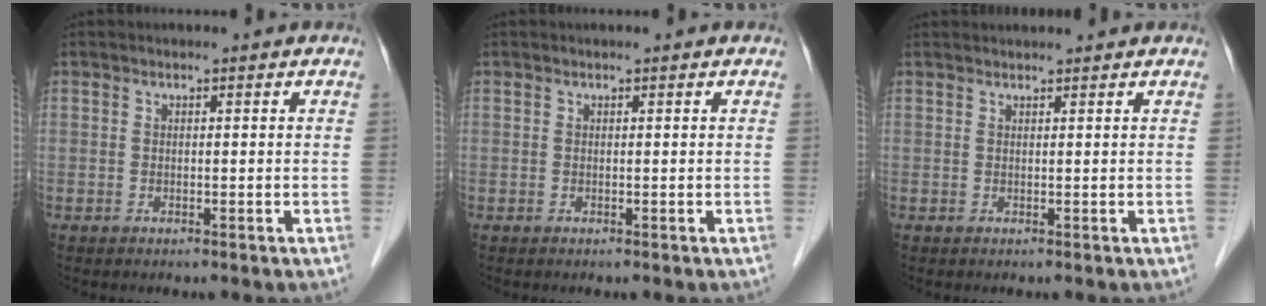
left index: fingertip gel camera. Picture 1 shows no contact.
{"total": 0.0}
{"total": 3.8, "force": [3.7, 0.2, 0.7], "torque": [-0.012, 0.031, 0.046]}